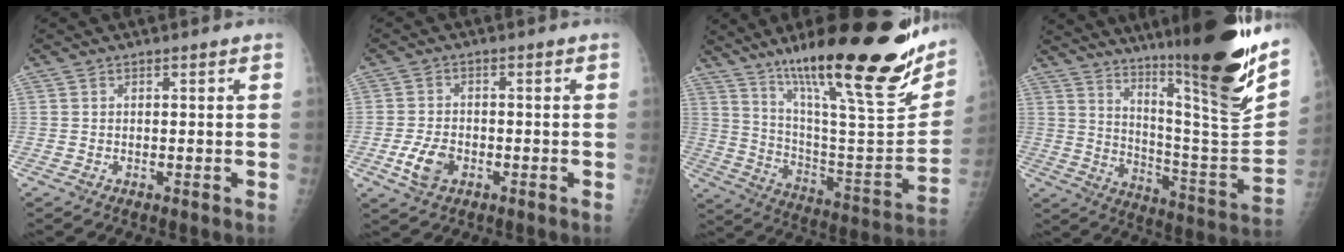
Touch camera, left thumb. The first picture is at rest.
{"total": 5.4, "force": [-1.9, 3.6, 3.6], "torque": [-0.068, 0.005, -0.036]}
{"total": 30.9, "force": [20.1, 5.6, 22.8], "torque": [-0.330, -0.077, 0.325]}
{"total": 27.7, "force": [18.8, 2.8, 20.1], "torque": [-0.289, -0.113, 0.290]}